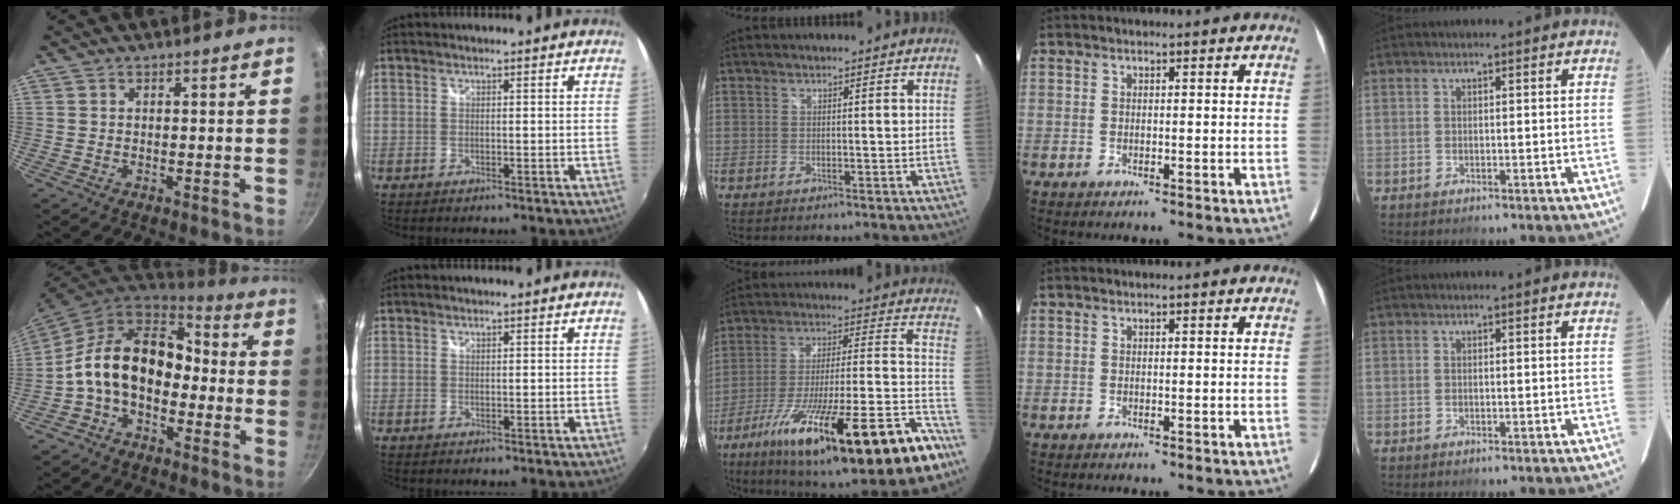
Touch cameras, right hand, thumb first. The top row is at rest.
{"thumb": {"total": 15.2, "force": [-2.0, 10.4, 10.9], "torque": [-0.161, 0.051, -0.055]}, "middle": {"total": 30.6, "force": [-18.5, 5.4, 23.7], "torque": [-0.386, -0.060, -0.286]}}